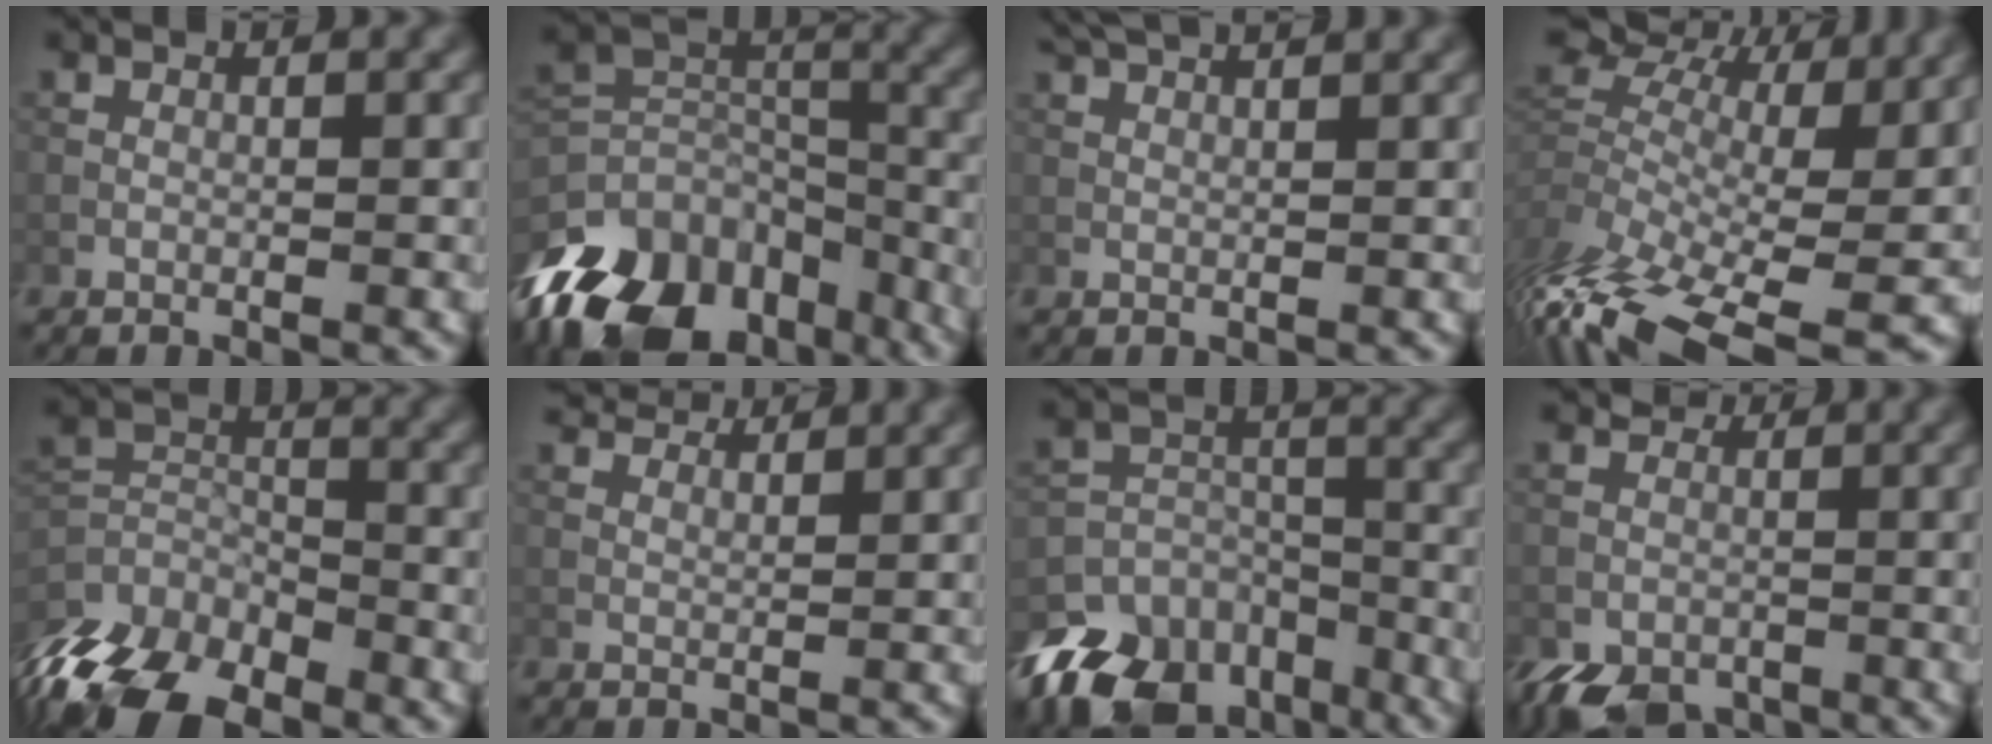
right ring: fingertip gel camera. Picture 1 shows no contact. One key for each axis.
{"total": 15.6, "fx": -11.2, "fy": 8.5, "fz": 6.9, "tx": -0.163, "ty": -0.003, "tz": -0.179}
{"total": 4.6, "fx": 3.5, "fy": 1.4, "fz": 2.7, "tx": -0.034, "ty": 0.021, "tz": 0.029}
{"total": 10.4, "fx": -2.2, "fy": 5.1, "fz": 8.8, "tx": -0.189, "ty": 0.016, "tz": -0.024}
{"total": 10.3, "fx": -8.2, "fy": 4.2, "fz": 4.6, "tx": -0.100, "ty": -0.013, "tz": -0.157}
{"total": 5.8, "fx": 5.0, "fy": 1.8, "fz": 2.3, "tx": -0.062, "ty": 0.001, "tz": 0.083}
{"total": 14.1, "fx": -9.8, "fy": 9.1, "fz": 4.6, "tx": -0.111, "ty": -0.024, "tz": -0.149}
{"total": 5.6, "fx": -2.6, "fy": 4.3, "fz": 2.5, "tx": -0.049, "ty": -0.017, "tz": -0.041}